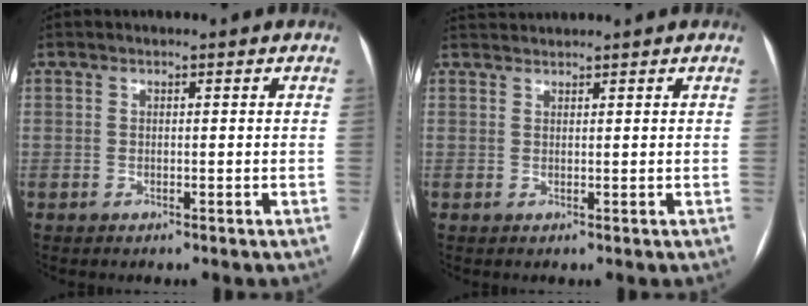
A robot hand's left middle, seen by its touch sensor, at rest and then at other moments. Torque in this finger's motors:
{"motor_torque": [0.01, -0.05, -0.01, -0.01]}